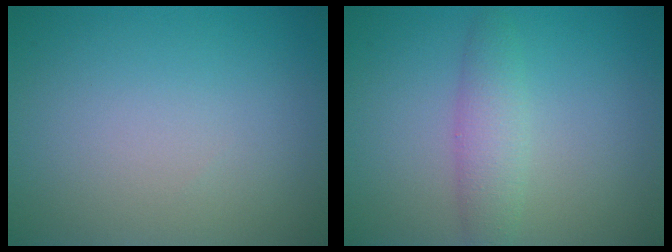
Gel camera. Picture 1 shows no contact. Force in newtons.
{"total": 2.7, "press": 2.7, "slide": 0.1}